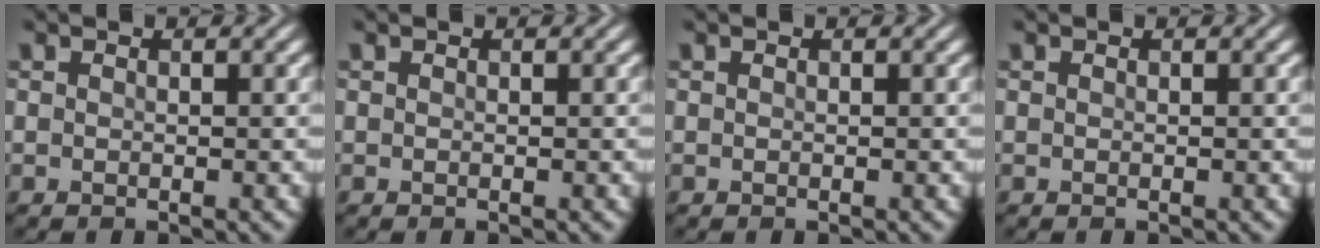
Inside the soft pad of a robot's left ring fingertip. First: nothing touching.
{"total": 0.0}
{"total": 0.0}
{"total": 0.0}